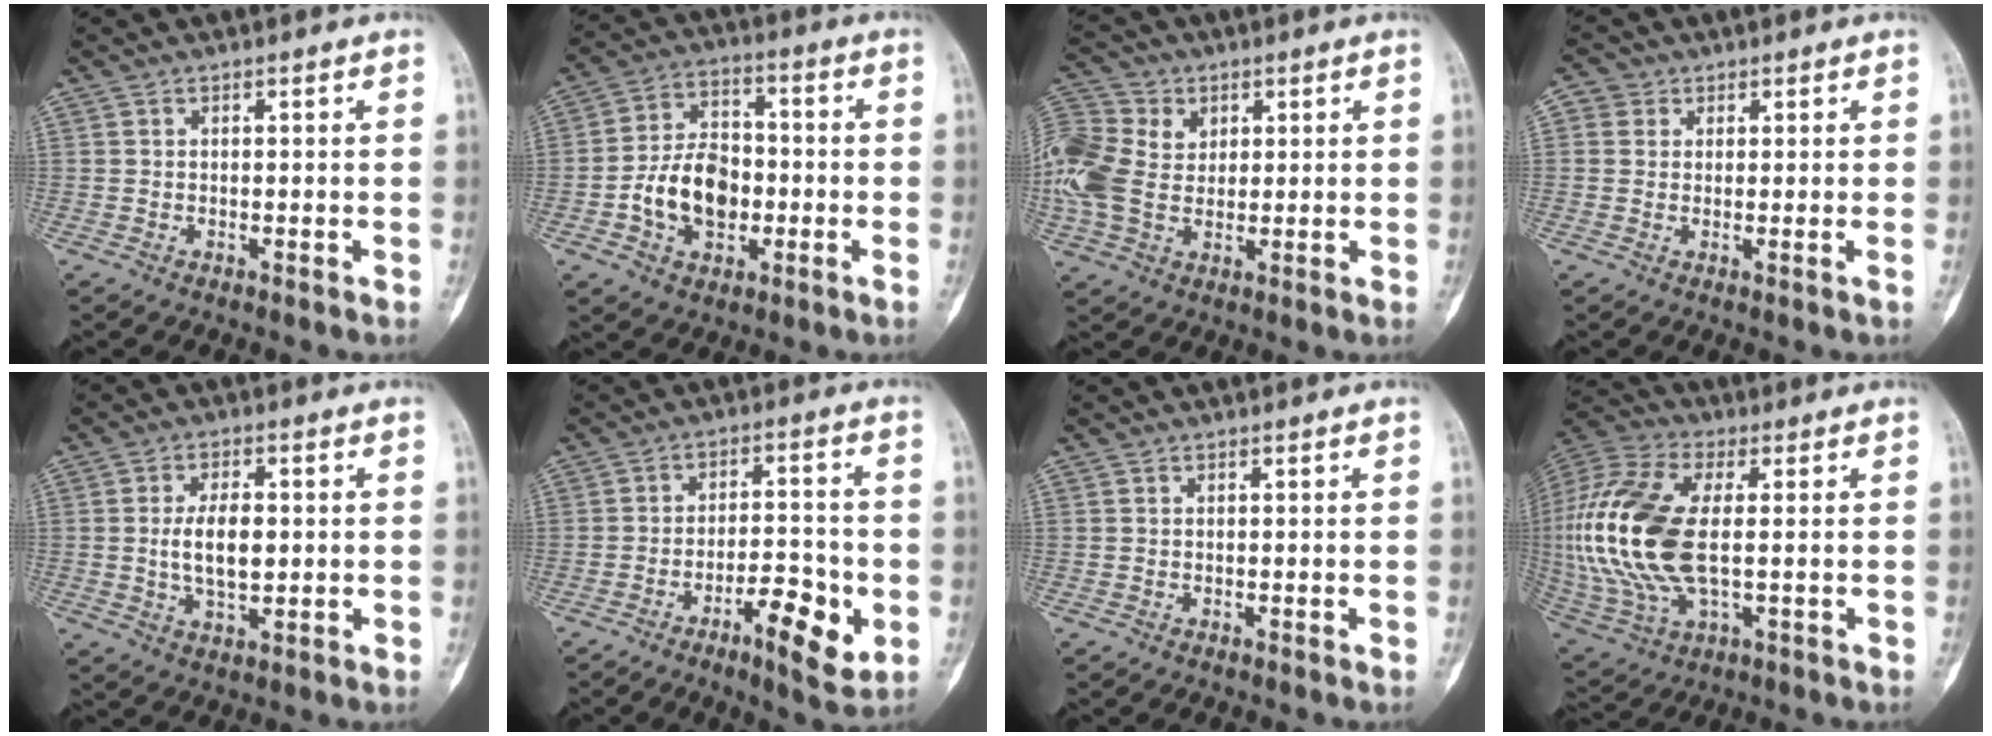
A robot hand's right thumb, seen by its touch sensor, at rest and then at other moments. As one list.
[{"total": 12.4, "force": [-2.6, 8.6, 8.6], "torque": [-0.131, 0.027, -0.048]}, {"total": 16.4, "force": [2.7, 12.6, 10.2], "torque": [-0.243, 0.019, 0.050]}, {"total": 2.3, "force": [0.9, 2.1, 0.6], "torque": [0.003, -0.001, 0.004]}, {"total": 7.6, "force": [0.2, 4.0, 6.5], "torque": [-0.106, -0.004, 0.006]}, {"total": 10.3, "force": [-4.0, 3.7, 8.7], "torque": [-0.124, 0.022, -0.060]}, {"total": 0.0}, {"total": 22.7, "force": [0.6, 11.5, 19.6], "torque": [-0.444, -0.003, 0.012]}]